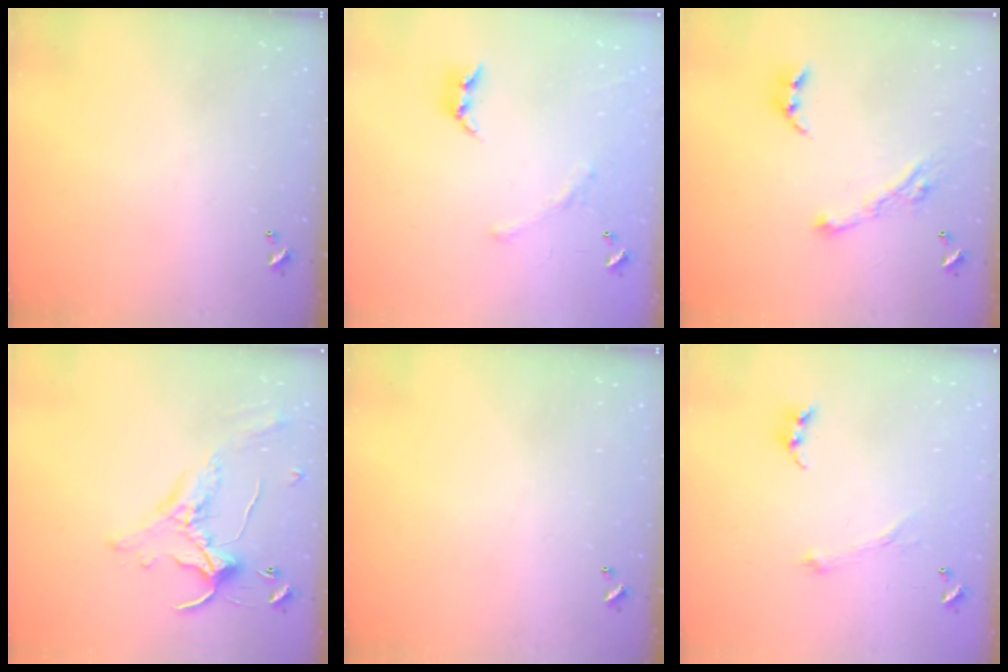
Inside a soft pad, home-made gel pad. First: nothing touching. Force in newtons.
{"total": 2.3, "press": 2.0, "slide": 1.0}
{"total": 7.8, "press": 7.7, "slide": 0.9}
{"total": 0.9, "press": 0.1, "slide": 0.9}
{"total": 0.0}
{"total": 2.1, "press": 2.0, "slide": 0.7}